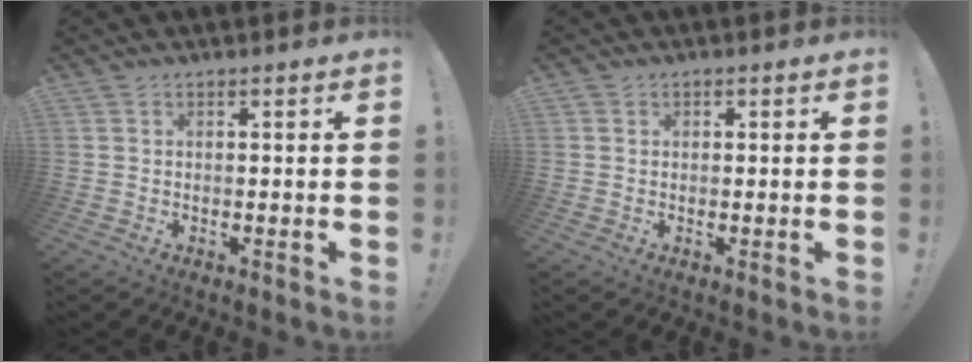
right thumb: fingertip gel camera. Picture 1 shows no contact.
{"total": 0.7, "force": [0.0, 0.7, 0.1], "torque": [0.006, 0.000, -0.001]}